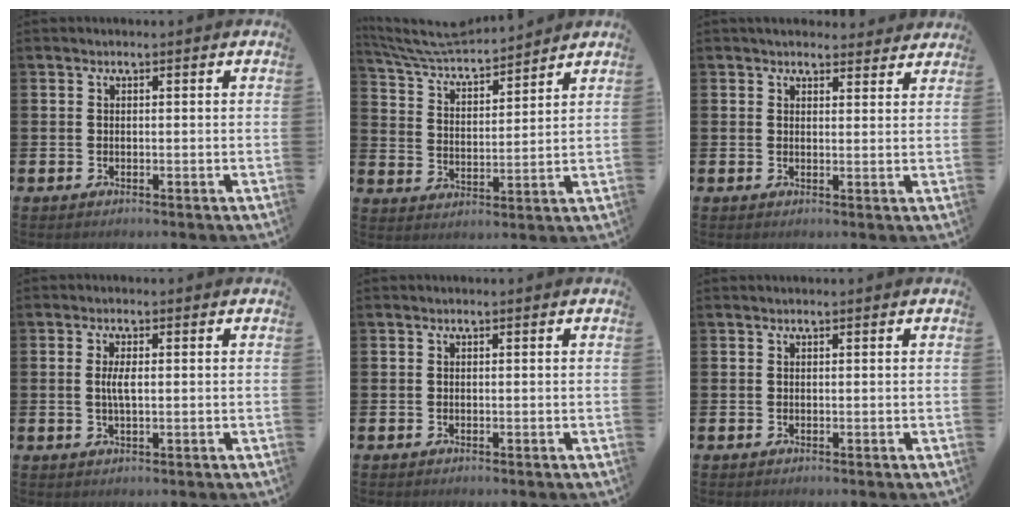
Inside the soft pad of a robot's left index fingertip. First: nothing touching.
{"total": 6.1, "force": [5.9, 1.0, 1.0], "torque": [-0.049, -0.049, 0.101]}
{"total": 3.2, "force": [3.1, 0.8, 0.1], "torque": [0.010, -0.020, 0.054]}
{"total": 2.4, "force": [0.3, 0.8, 2.3], "torque": [-0.038, 0.000, 0.001]}
{"total": 0.0}
{"total": 0.0}